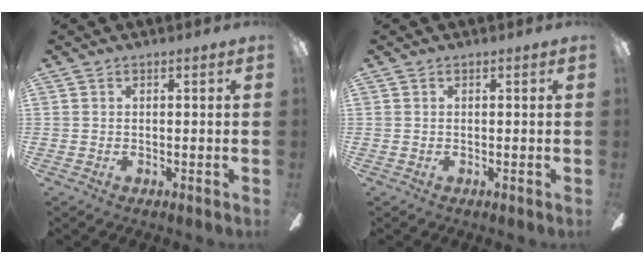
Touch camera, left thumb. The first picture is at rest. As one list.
[{"total": 0.0}]